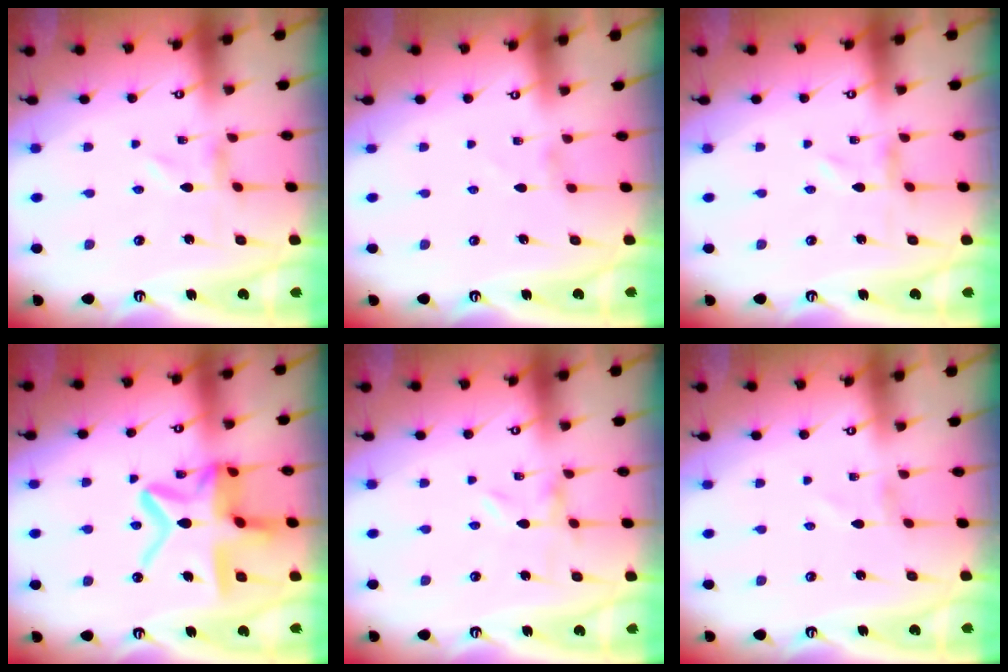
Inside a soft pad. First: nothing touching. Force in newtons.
{"total": 1.0, "press": 1.0, "slide": 0.3}
{"total": 0.0}
{"total": 17.7, "press": 17.6, "slide": 1.6}
{"total": 0.0}
{"total": 1.4, "press": 1.4, "slide": 0.1}